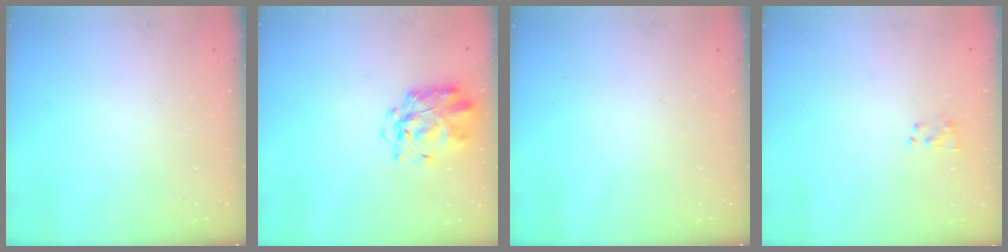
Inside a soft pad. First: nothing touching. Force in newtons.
{"total": 2.9, "press": 2.8, "slide": 0.8}
{"total": 0.0}
{"total": 2.2, "press": 2.0, "slide": 1.0}